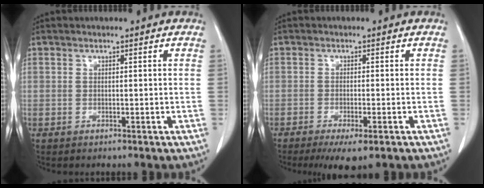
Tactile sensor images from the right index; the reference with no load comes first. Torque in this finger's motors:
{"motor_torque": [0.82, -0.58, 0.32, 0.07]}